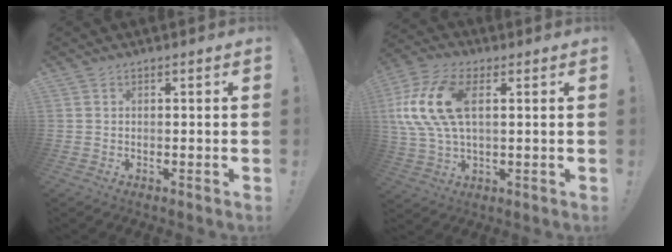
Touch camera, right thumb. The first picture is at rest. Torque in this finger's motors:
{"motor_torque": [0.02, 1.03, 1.91, 0.02, 0.56]}